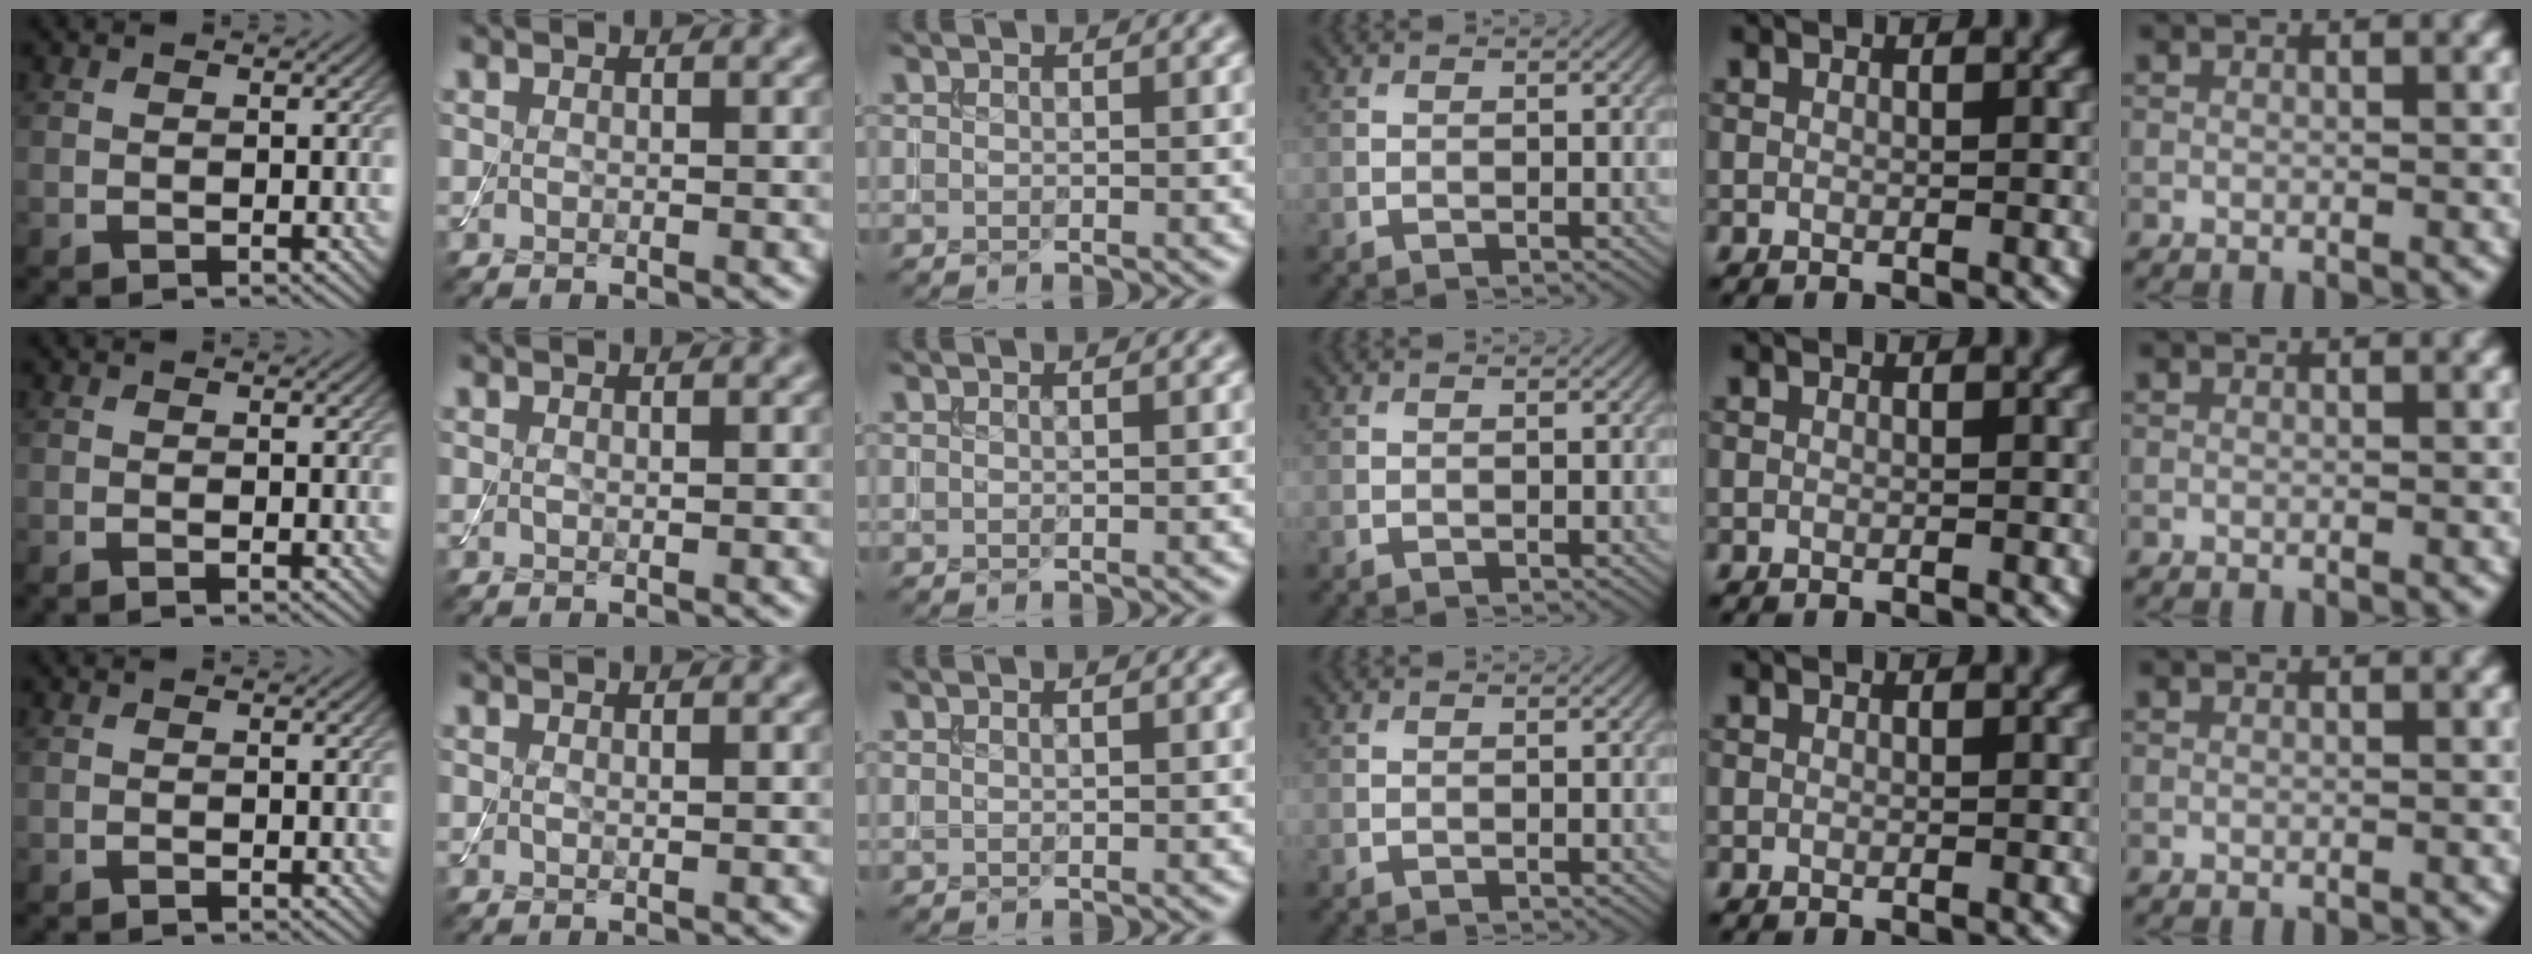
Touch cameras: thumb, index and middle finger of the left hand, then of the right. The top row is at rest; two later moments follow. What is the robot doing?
{"motion": "assemble", "object": "toy tower of hanoi"}